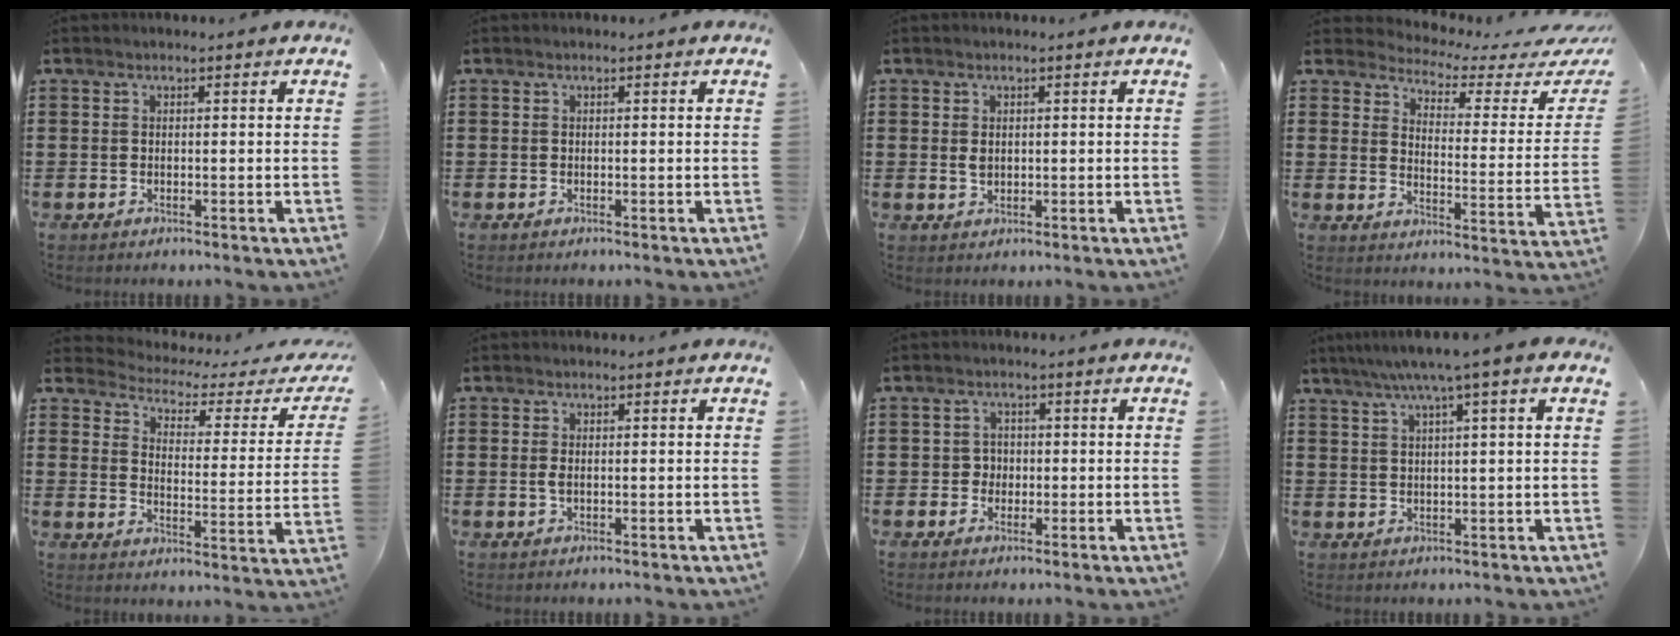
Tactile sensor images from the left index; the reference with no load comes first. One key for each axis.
{"total": 0.0}
{"total": 1.3, "fx": 0.3, "fy": 0.9, "fz": 0.9, "tx": -0.020, "ty": 0.006, "tz": 0.005}
{"total": 3.2, "fx": 3.0, "fy": 0.5, "fz": 1.0, "tx": -0.034, "ty": -0.028, "tz": 0.042}
{"total": 2.3, "fx": 1.9, "fy": 0.9, "fz": 0.8, "tx": -0.036, "ty": -0.019, "tz": 0.022}
{"total": 1.1, "fx": 0.0, "fy": 0.4, "fz": 1.0, "tx": -0.028, "ty": 0.000, "tz": -0.004}
{"total": 2.0, "fx": -0.2, "fy": 1.9, "fz": 0.6, "tx": -0.019, "ty": 0.007, "tz": -0.008}
{"total": 4.6, "fx": 2.5, "fy": -0.5, "fz": 3.8, "tx": -0.079, "ty": 0.000, "tz": 0.038}